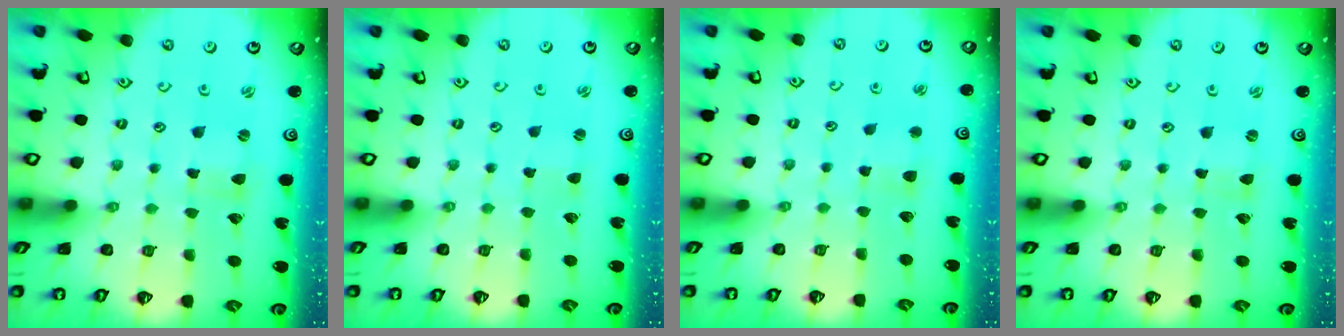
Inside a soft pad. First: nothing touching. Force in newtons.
{"total": 1.6, "press": 1.6, "slide": 0.4}
{"total": 2.8, "press": 2.8, "slide": 0.5}
{"total": 0.0}